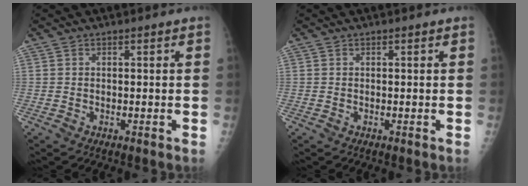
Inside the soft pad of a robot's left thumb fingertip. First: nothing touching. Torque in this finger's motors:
{"motor_torque": [-0.13, 0.04, -0.15, -0.06, 0.00]}